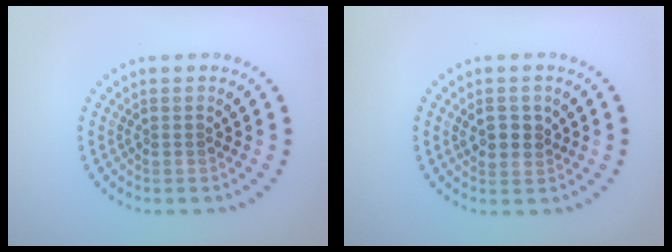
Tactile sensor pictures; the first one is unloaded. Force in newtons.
{"total": 1.9, "press": 1.9, "slide": 0.5}